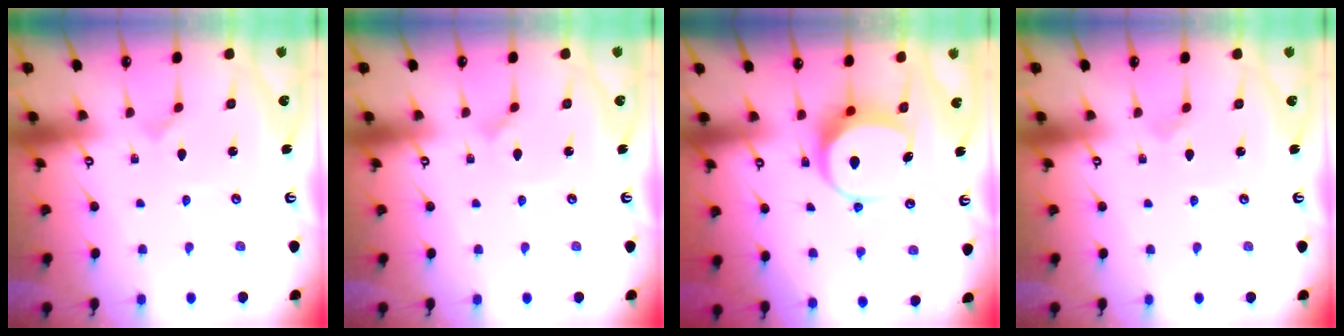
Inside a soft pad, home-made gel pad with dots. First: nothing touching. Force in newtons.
{"total": 1.6, "press": 1.6, "slide": 0.1}
{"total": 7.1, "press": 7.1, "slide": 0.9}
{"total": 2.1, "press": 2.1, "slide": 0.3}